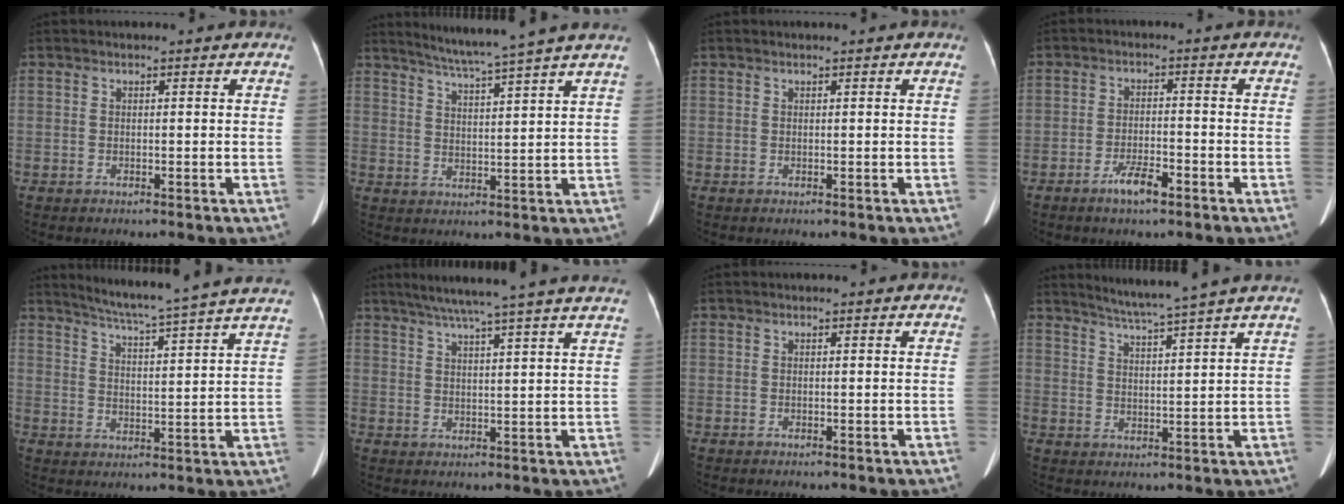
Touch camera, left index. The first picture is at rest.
{"total": 10.2, "force": [8.7, -2.1, 4.9], "torque": [-0.084, 0.000, 0.126]}
{"total": 0.0}
{"total": 4.3, "force": [-2.9, 0.9, 3.0], "torque": [-0.059, -0.004, -0.053]}
{"total": 17.4, "force": [15.4, -1.6, 7.8], "torque": [-0.131, -0.025, 0.198]}
{"total": 16.4, "force": [13.7, -1.4, 8.9], "torque": [-0.145, 0.012, 0.176]}
{"total": 0.0}
{"total": 8.6, "force": [7.4, -2.0, 3.9], "torque": [-0.066, 0.002, 0.110]}